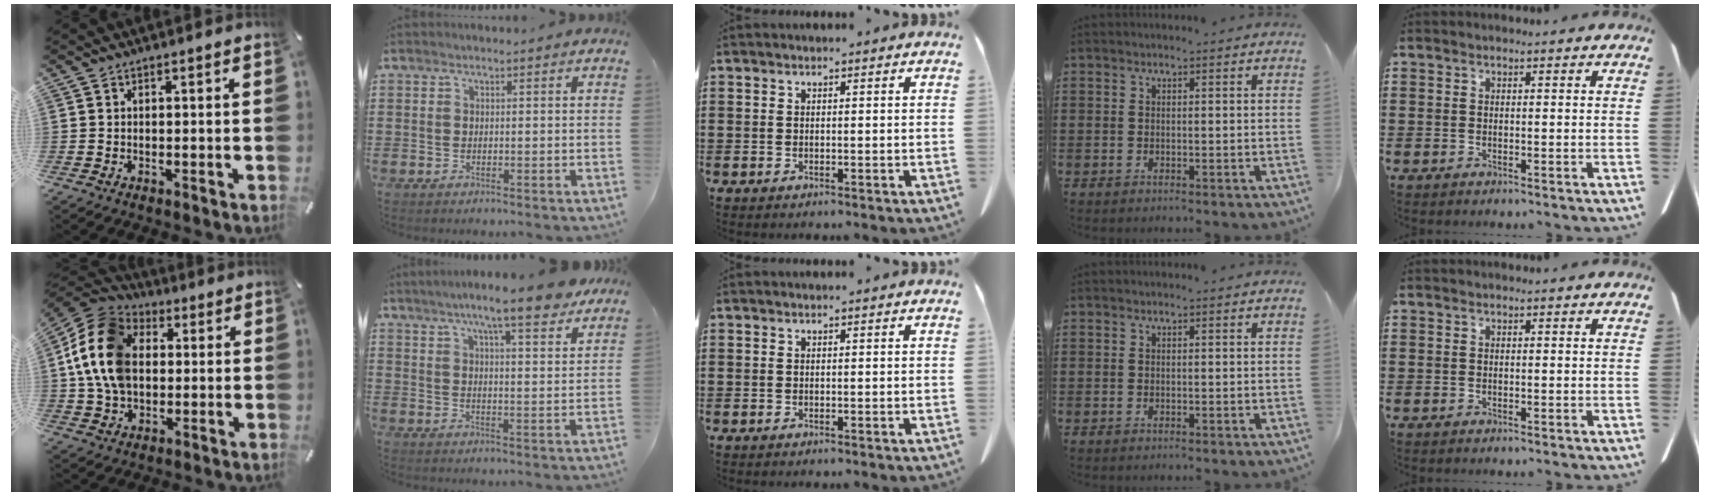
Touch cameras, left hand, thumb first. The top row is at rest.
{"thumb": {"total": 15.5, "force": [1.2, 12.2, 9.5], "torque": [-0.231, 0.012, 0.016]}, "index": {"total": 8.4, "force": [6.7, 0.7, 5.0], "torque": [-0.099, -0.021, 0.114]}}